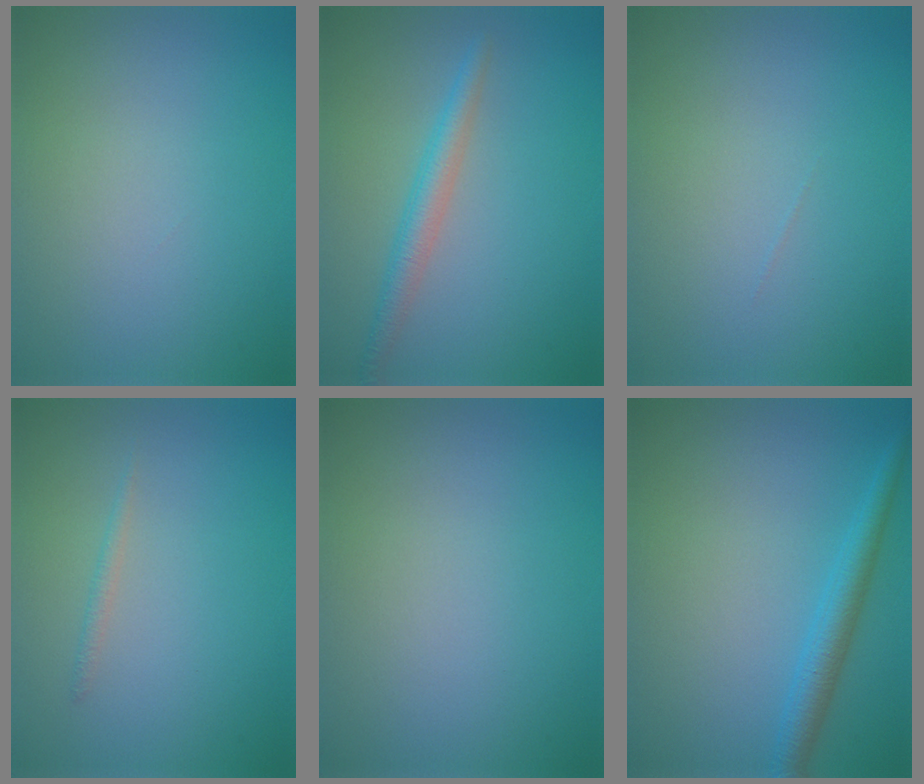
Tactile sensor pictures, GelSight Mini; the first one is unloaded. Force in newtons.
{"total": 2.5, "press": 2.5, "slide": 0.0}
{"total": 0.0}
{"total": 0.7, "press": 0.7, "slide": 0.1}
{"total": 0.0}
{"total": 3.0, "press": 3.0, "slide": 0.0}